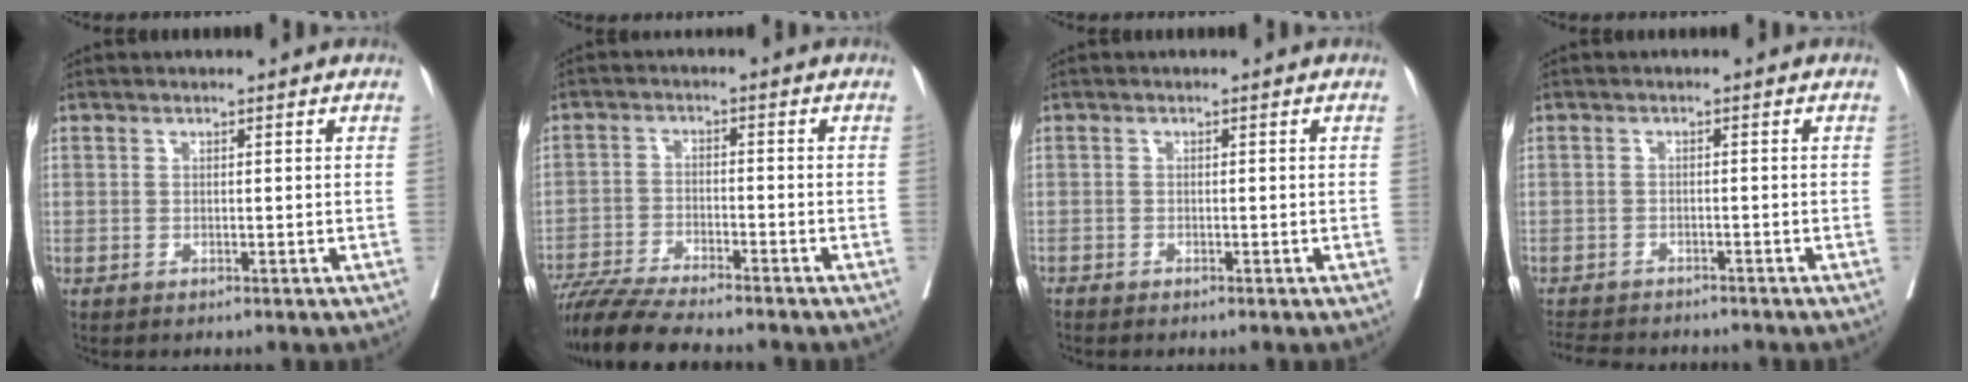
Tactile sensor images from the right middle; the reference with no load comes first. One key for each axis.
{"total": 9.9, "fx": -8.8, "fy": 0.3, "fz": 4.5, "tx": -0.079, "ty": -0.025, "tz": -0.149}
{"total": 0.6, "fx": -0.6, "fy": 0.0, "fz": 0.1, "tx": -0.011, "ty": -0.004, "tz": -0.017}
{"total": 8.3, "fx": -7.5, "fy": 2.1, "fz": 2.7, "tx": -0.050, "ty": -0.009, "tz": -0.108}